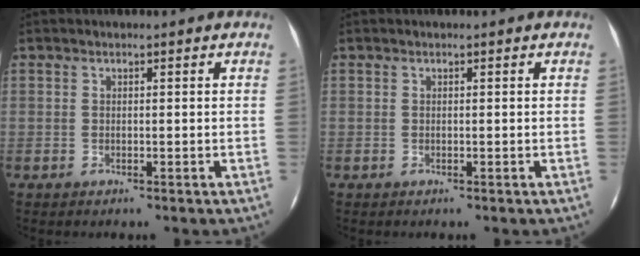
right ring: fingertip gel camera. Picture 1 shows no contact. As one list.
[{"total": 0.0}]